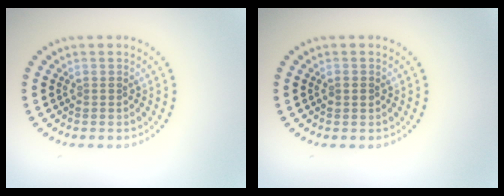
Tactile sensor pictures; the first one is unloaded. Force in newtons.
{"total": 1.0, "press": 1.0, "slide": 0.1}